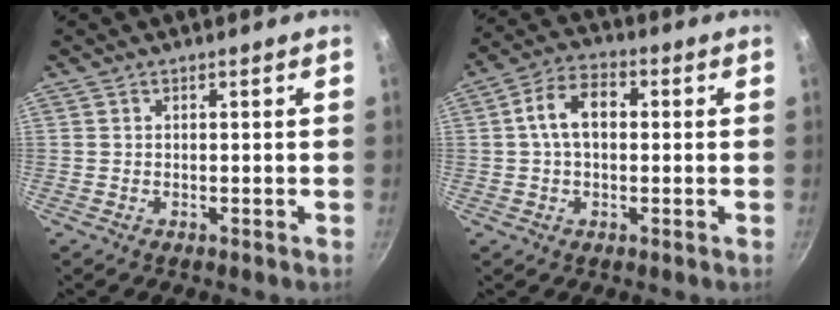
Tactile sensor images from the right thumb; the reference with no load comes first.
{"total": 8.6, "force": [0.9, 5.5, 6.6], "torque": [-0.101, 0.025, 0.003]}